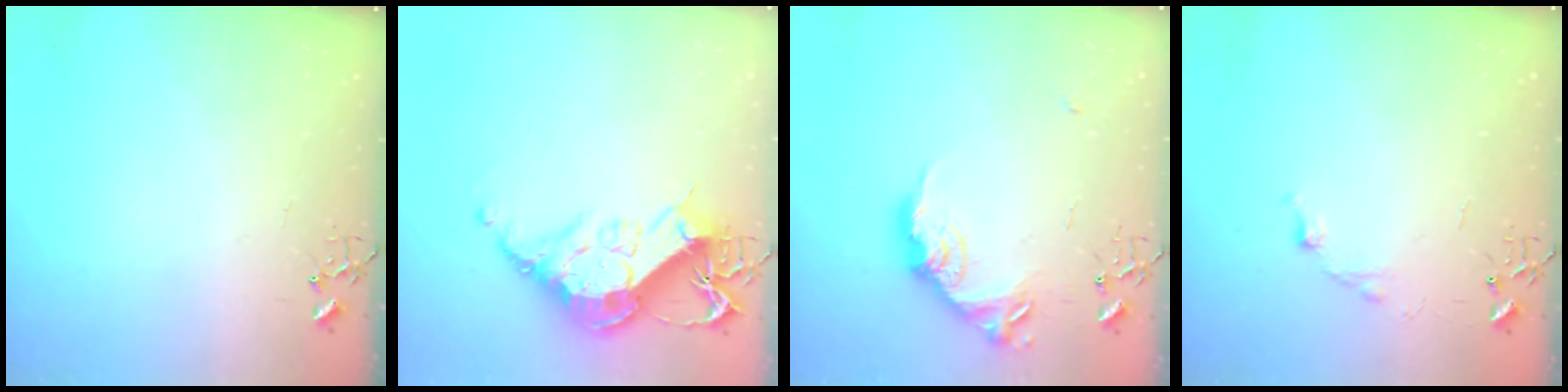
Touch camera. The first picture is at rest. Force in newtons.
{"total": 18.5, "press": 18.4, "slide": 1.5}
{"total": 16.7, "press": 16.7, "slide": 0.9}
{"total": 6.7, "press": 6.7, "slide": 0.9}